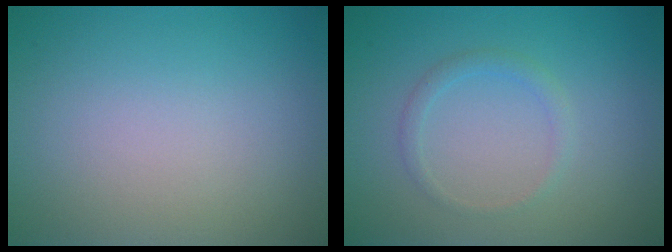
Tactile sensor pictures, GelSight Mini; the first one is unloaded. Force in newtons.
{"total": 1.2, "press": 1.2, "slide": 0.0}